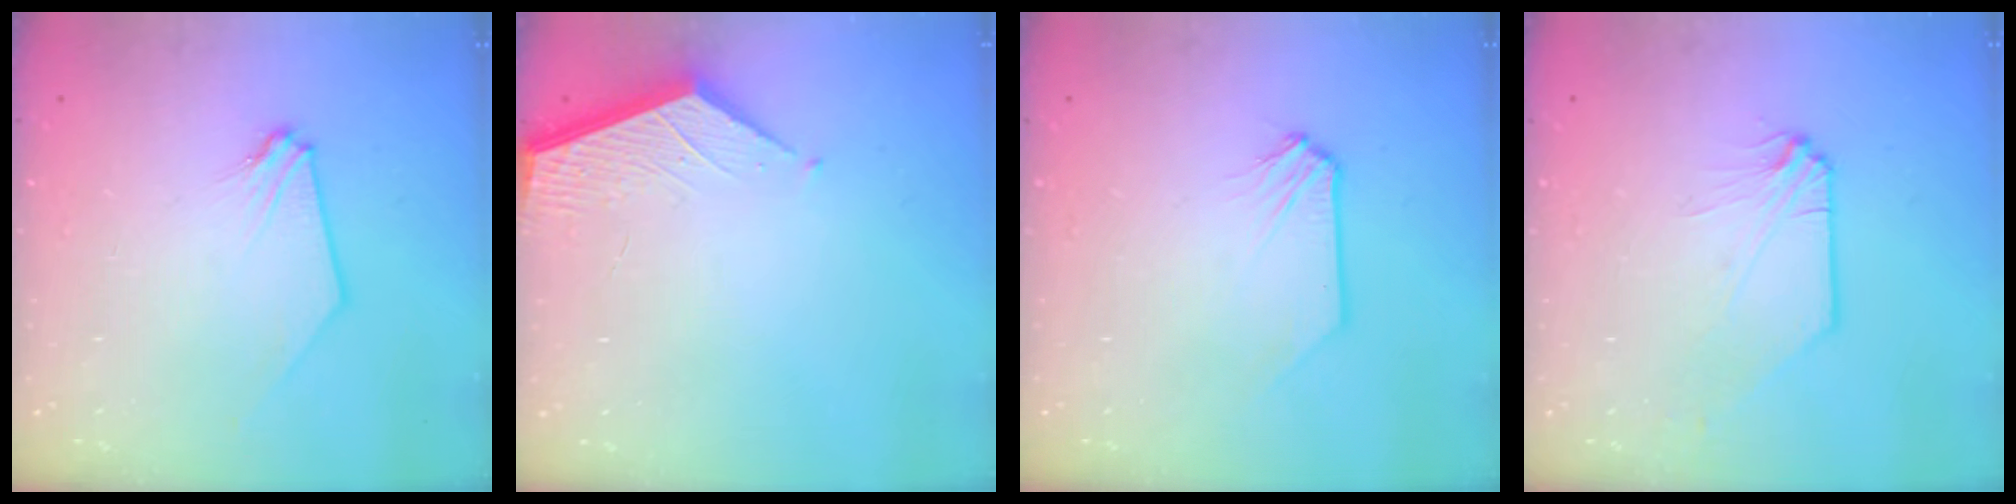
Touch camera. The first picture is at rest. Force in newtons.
{"total": 1.9, "press": 1.9, "slide": 0.2}
{"total": 0.0}
{"total": 0.7, "press": 0.7, "slide": 0.0}